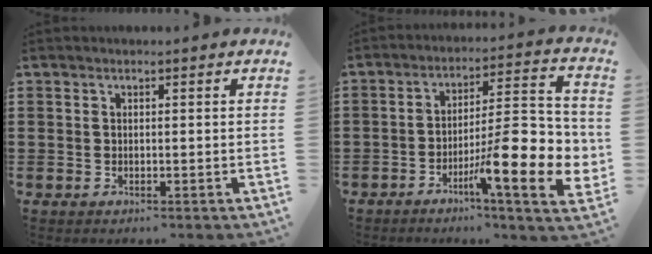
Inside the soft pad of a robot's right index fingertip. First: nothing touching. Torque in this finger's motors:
{"motor_torque": [1.21, -0.93, 0.49, 0.21]}